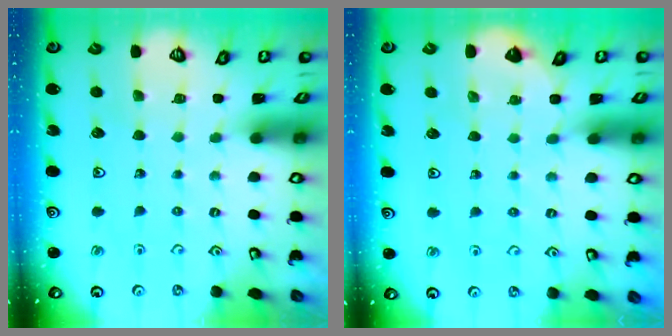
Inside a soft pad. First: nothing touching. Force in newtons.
{"total": 2.3, "press": 2.3, "slide": 0.1}